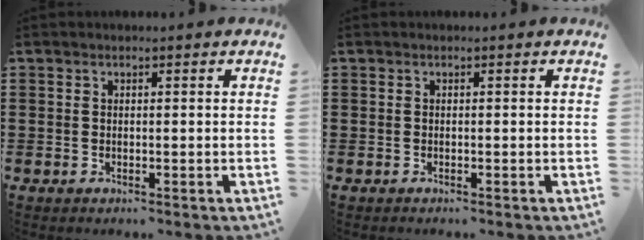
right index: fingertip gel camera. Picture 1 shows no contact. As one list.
[{"total": 0.0}]